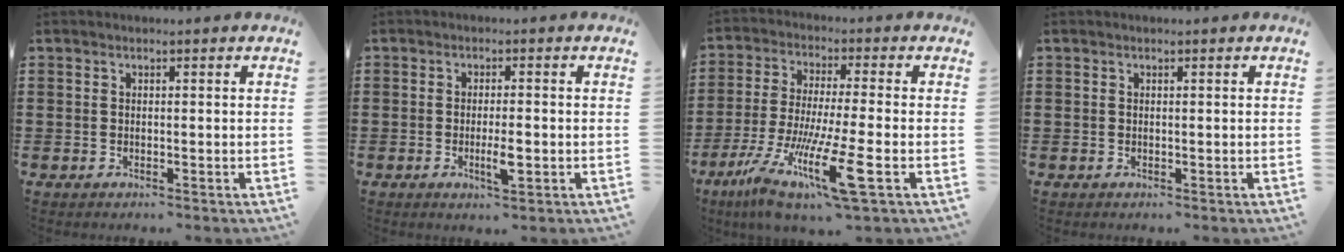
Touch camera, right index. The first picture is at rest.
{"total": 3.8, "force": [-0.9, 0.8, 3.6], "torque": [-0.068, -0.004, -0.018]}
{"total": 13.1, "force": [-5.8, 1.6, 11.6], "torque": [-0.244, -0.018, -0.104]}
{"total": 0.0}